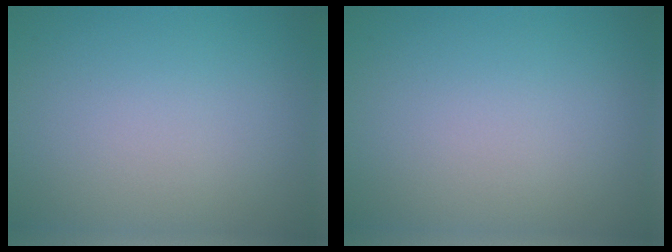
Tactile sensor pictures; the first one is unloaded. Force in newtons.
{"total": 0.0}